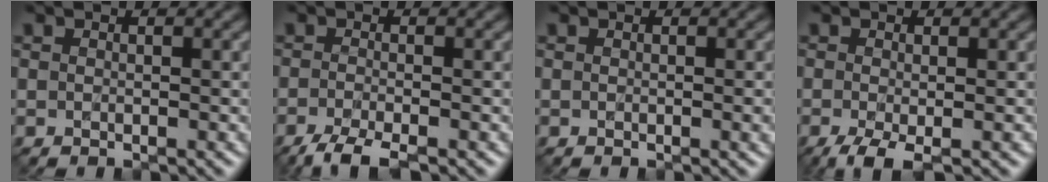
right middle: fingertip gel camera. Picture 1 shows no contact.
{"total": 3.0, "force": [-2.1, 0.6, 2.1], "torque": [-0.038, -0.006, -0.052]}
{"total": 1.2, "force": [-0.1, 0.3, 1.1], "torque": [-0.012, -0.003, -0.002]}
{"total": 3.0, "force": [-1.4, 0.7, 2.5], "torque": [-0.050, -0.004, -0.031]}